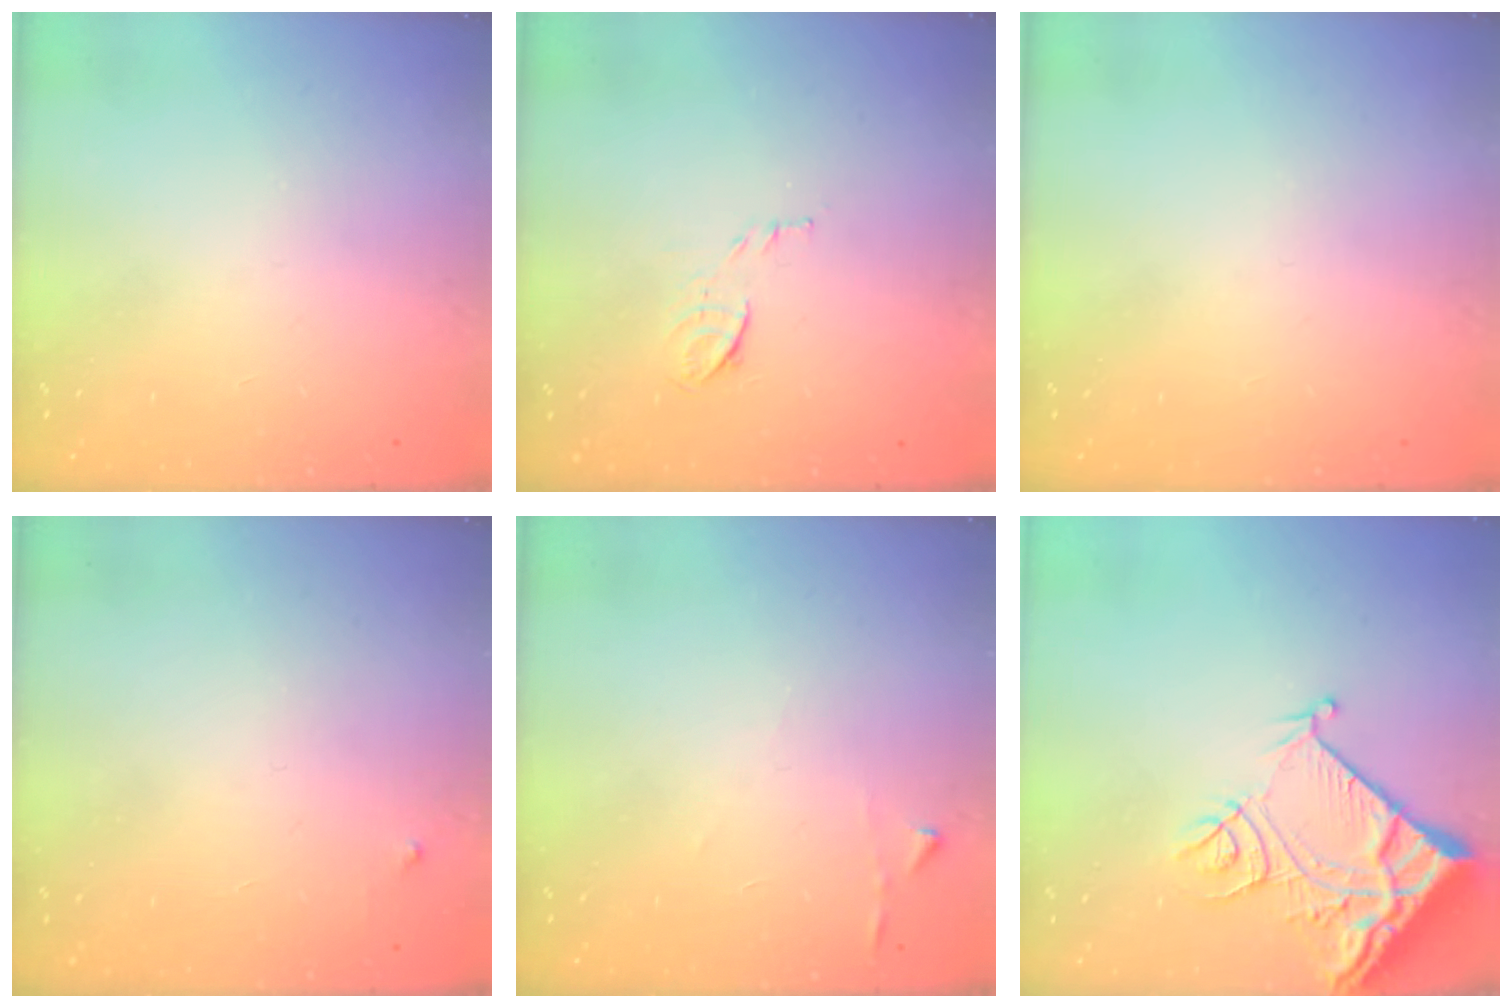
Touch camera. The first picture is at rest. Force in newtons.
{"total": 6.5, "press": 6.4, "slide": 1.1}
{"total": 0.0}
{"total": 3.5, "press": 3.4, "slide": 0.4}
{"total": 2.9, "press": 2.9, "slide": 0.3}
{"total": 13.6, "press": 13.5, "slide": 1.7}